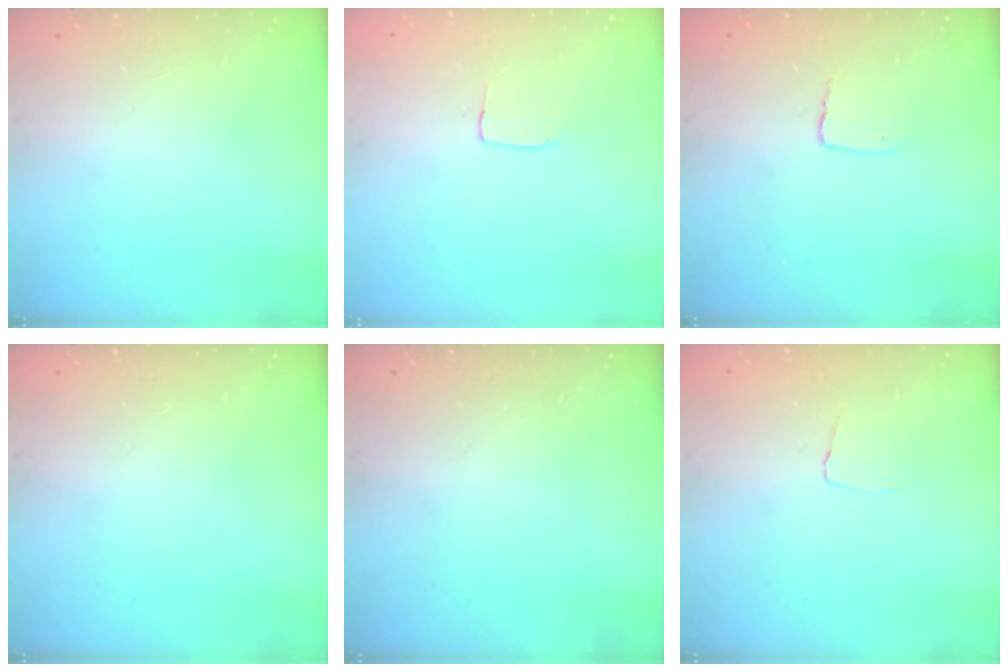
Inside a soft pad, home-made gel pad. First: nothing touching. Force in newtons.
{"total": 3.9, "press": 3.9, "slide": 0.1}
{"total": 3.6, "press": 3.6, "slide": 0.3}
{"total": 0.0}
{"total": 0.0}
{"total": 2.9, "press": 2.8, "slide": 0.3}